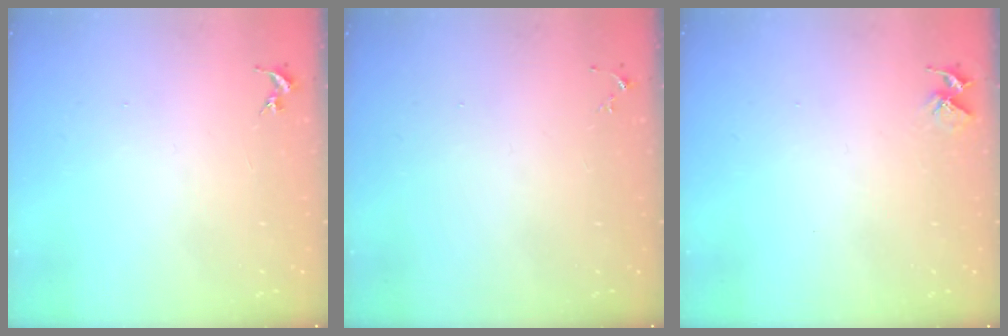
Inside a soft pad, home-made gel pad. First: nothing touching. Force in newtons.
{"total": 4.1, "press": 4.0, "slide": 0.5}
{"total": 6.6, "press": 6.6, "slide": 0.5}